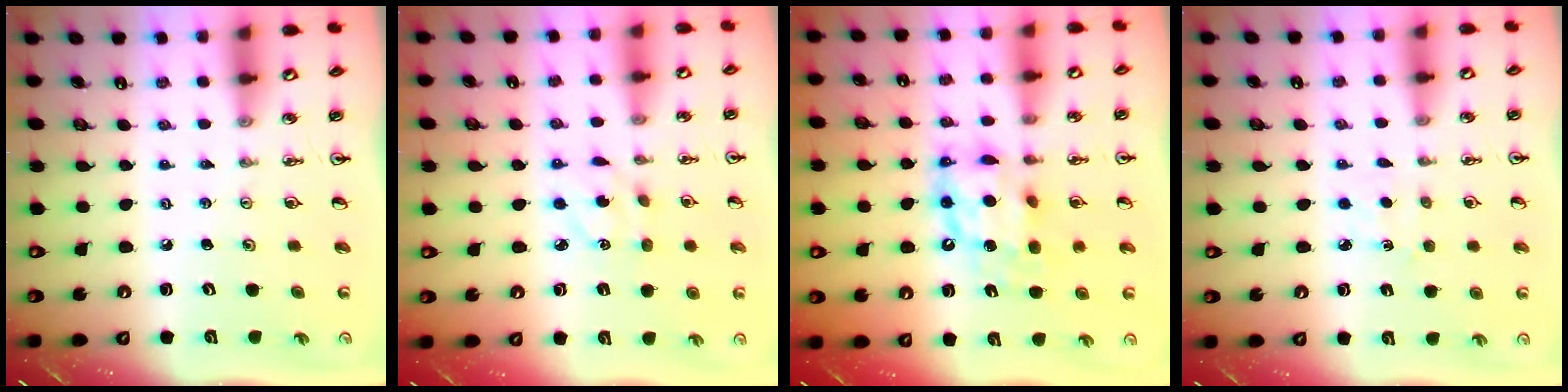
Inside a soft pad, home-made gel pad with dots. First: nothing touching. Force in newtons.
{"total": 3.9, "press": 3.9, "slide": 0.3}
{"total": 11.2, "press": 11.1, "slide": 1.0}
{"total": 2.6, "press": 2.6, "slide": 0.4}